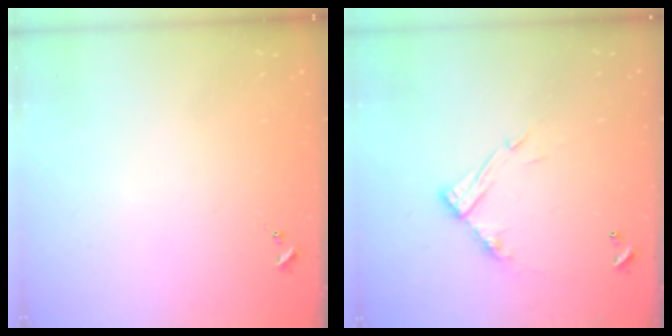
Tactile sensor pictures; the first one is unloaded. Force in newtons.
{"total": 11.5, "press": 11.4, "slide": 0.8}